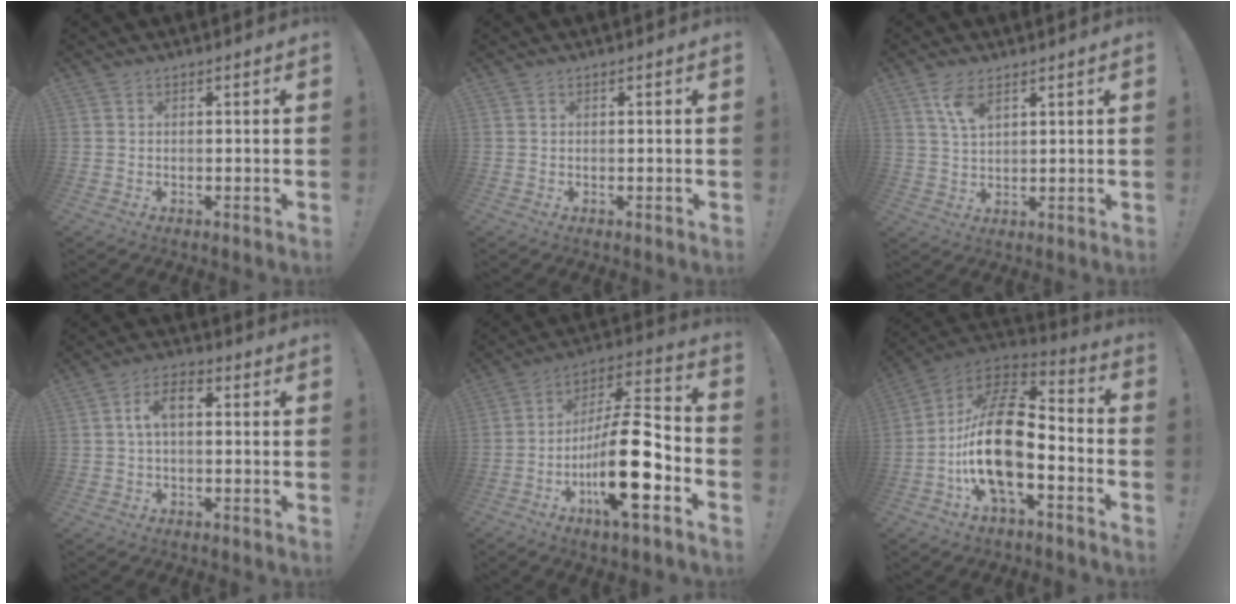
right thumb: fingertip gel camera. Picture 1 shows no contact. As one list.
[{"total": 0.0}, {"total": 5.8, "force": [3.5, 2.5, 4.0], "torque": [-0.078, -0.010, 0.063]}, {"total": 6.4, "force": [0.4, 3.2, 5.5], "torque": [-0.109, 0.013, 0.006]}, {"total": 22.7, "force": [-7.4, 6.7, 20.5], "torque": [-0.369, 0.040, -0.117]}, {"total": 22.1, "force": [-4.2, 10.6, 19.0], "torque": [-0.376, 0.027, -0.069]}]